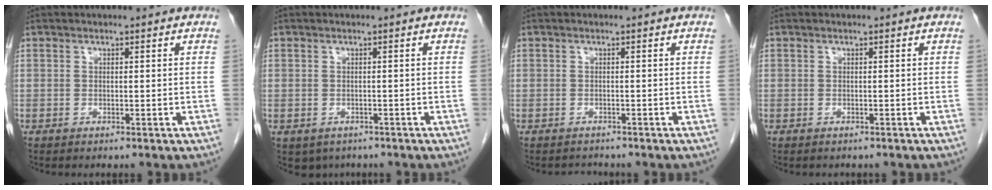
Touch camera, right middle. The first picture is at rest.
{"total": 3.2, "force": [-2.1, 2.2, 0.7], "torque": [-0.006, 0.003, -0.024]}
{"total": 1.3, "force": [-1.2, 0.4, -0.4], "torque": [0.002, -0.004, -0.018]}
{"total": 1.4, "force": [-1.2, 0.7, 0.3], "torque": [-0.013, -0.001, -0.014]}